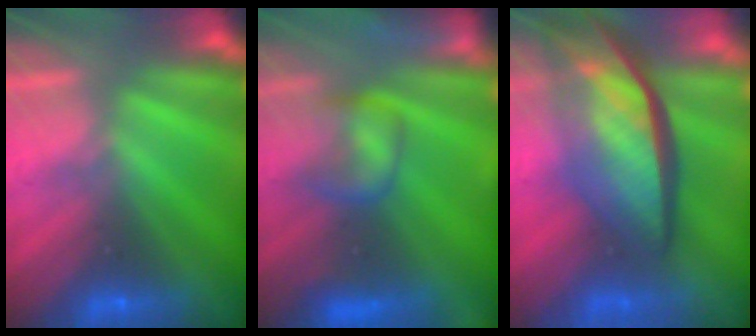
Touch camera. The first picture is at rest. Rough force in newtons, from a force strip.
{"total": 7.0}
{"total": 7.9}